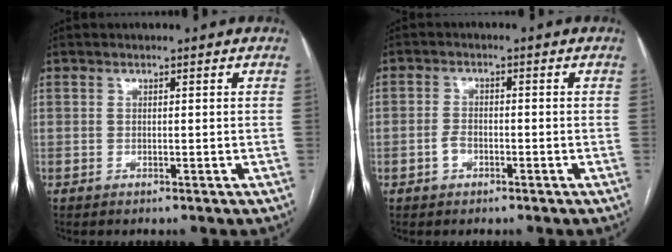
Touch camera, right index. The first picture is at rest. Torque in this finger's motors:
{"motor_torque": [-0.64, 0.27, -0.65, -0.21]}